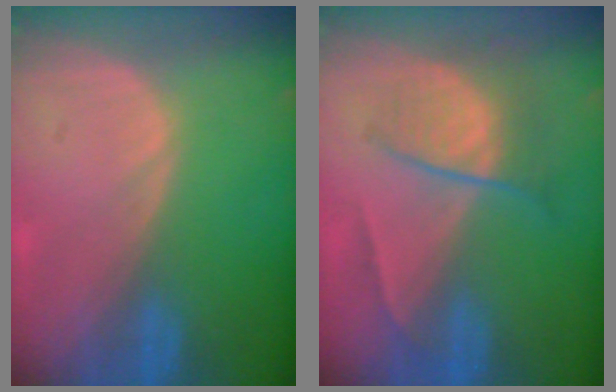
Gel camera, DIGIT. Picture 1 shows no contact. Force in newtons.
{"total": 6.6, "press": 6.0, "slide": 2.8}